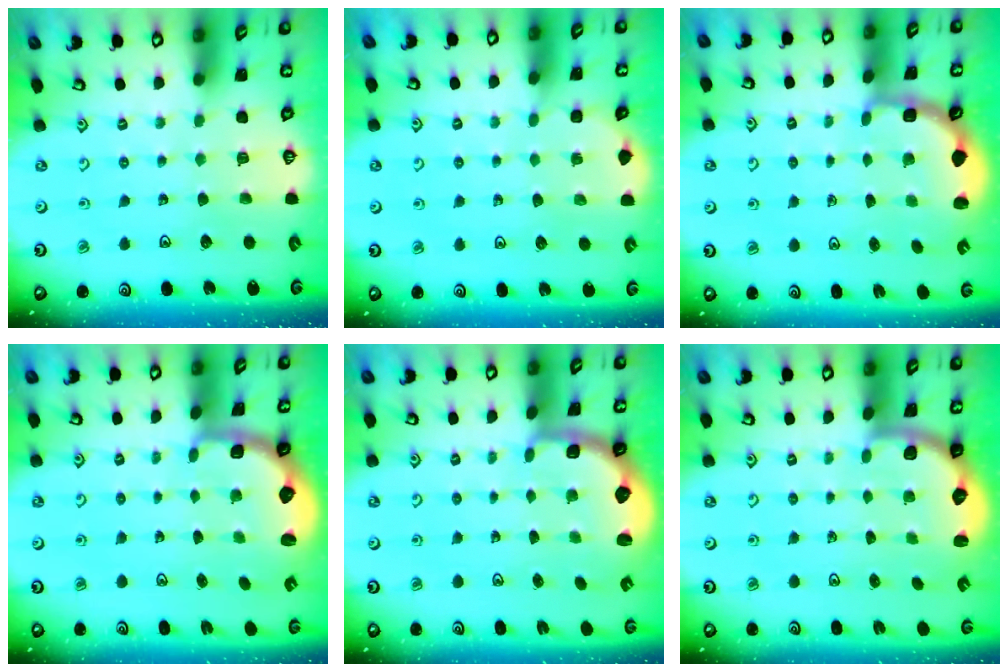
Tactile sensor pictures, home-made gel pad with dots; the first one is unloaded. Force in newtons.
{"total": 2.2, "press": 2.2, "slide": 0.3}
{"total": 2.7, "press": 2.1, "slide": 1.7}
{"total": 2.7, "press": 2.1, "slide": 1.7}
{"total": 2.8, "press": 1.7, "slide": 2.2}
{"total": 2.6, "press": 2.2, "slide": 1.3}